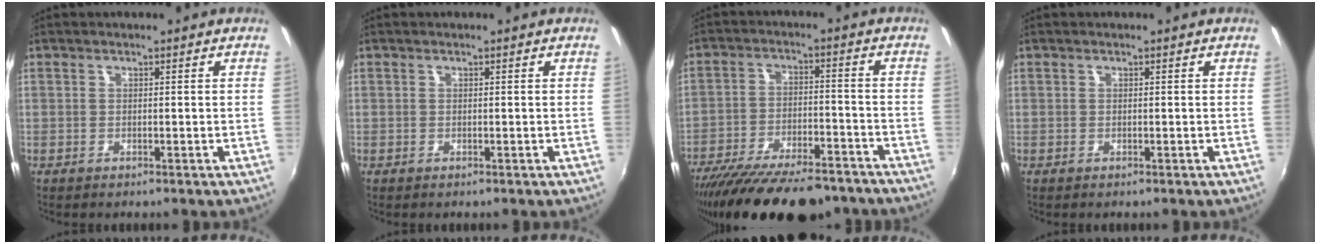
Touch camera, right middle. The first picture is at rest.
{"total": 0.0}
{"total": 23.0, "force": [-19.0, 6.5, 11.3], "torque": [-0.214, -0.038, -0.278]}
{"total": 0.0}